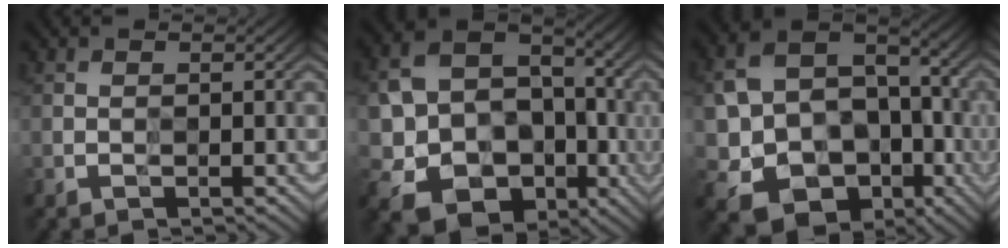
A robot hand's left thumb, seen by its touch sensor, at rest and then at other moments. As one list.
[{"total": 15.2, "force": [-4.0, 12.4, 7.8], "torque": [-0.160, -0.026, -0.084]}, {"total": 16.0, "force": [-4.5, 12.9, 8.4], "torque": [-0.167, -0.028, -0.081]}]